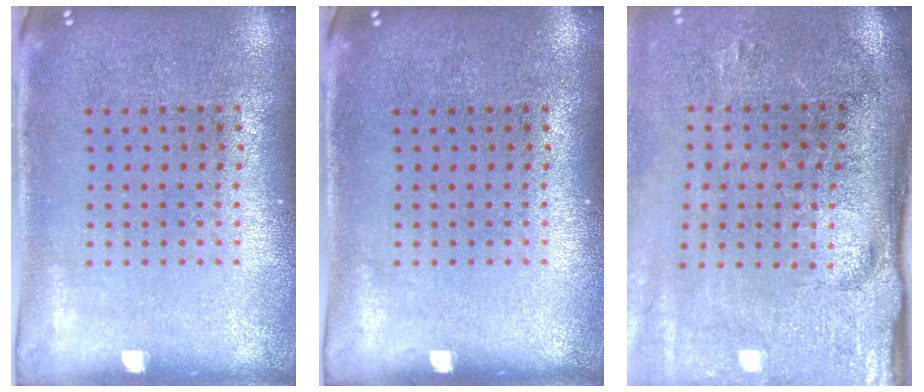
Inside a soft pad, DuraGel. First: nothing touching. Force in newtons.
{"total": 0.0}
{"total": 4.5, "press": 3.6, "slide": 2.6}